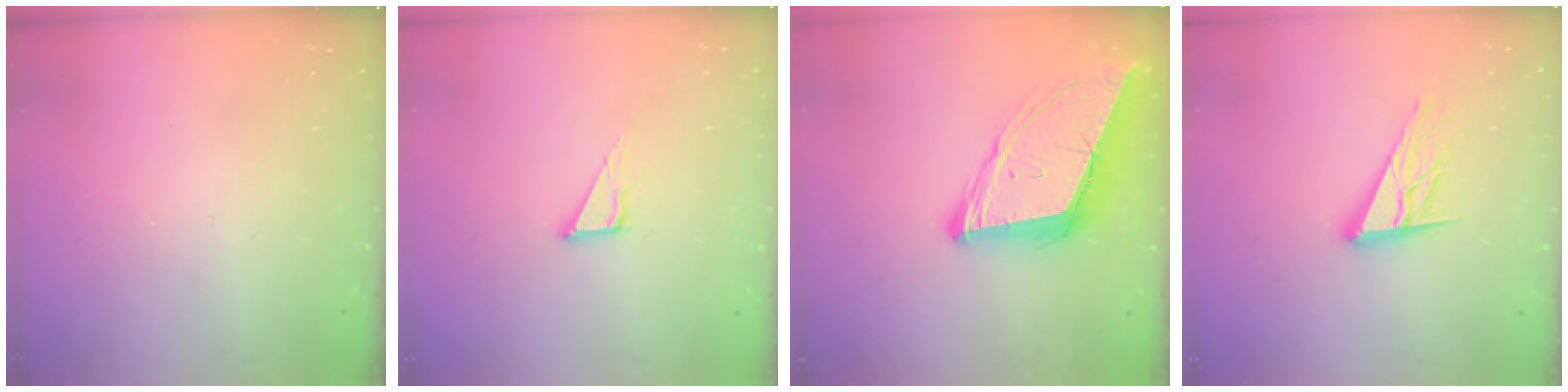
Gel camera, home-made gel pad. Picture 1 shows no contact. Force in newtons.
{"total": 4.8, "press": 4.8, "slide": 0.3}
{"total": 15.3, "press": 14.8, "slide": 4.1}
{"total": 12.0, "press": 11.9, "slide": 0.7}